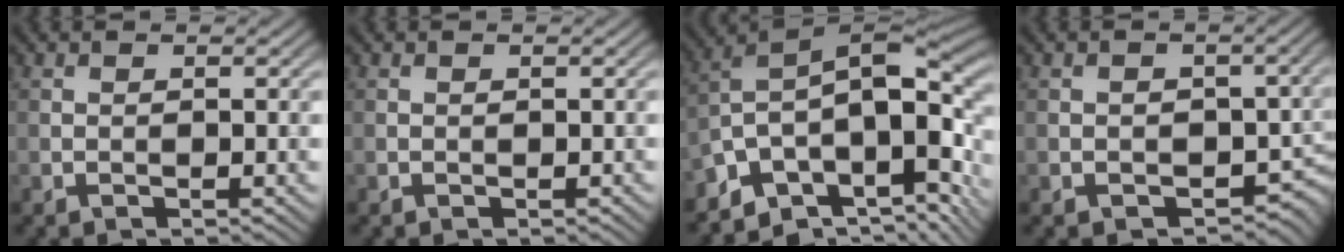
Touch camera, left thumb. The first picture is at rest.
{"total": 0.0}
{"total": 14.2, "force": [-3.3, 8.1, 11.1], "torque": [-0.216, -0.015, -0.046]}
{"total": 4.7, "force": [-1.0, 3.5, 3.0], "torque": [-0.040, -0.016, -0.015]}